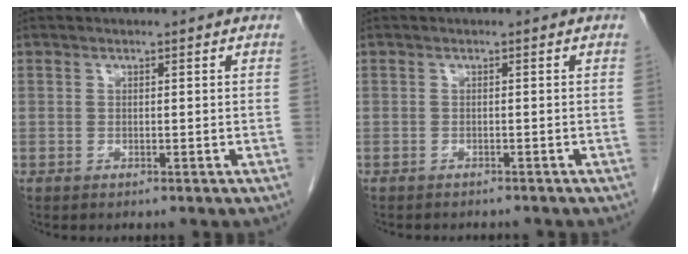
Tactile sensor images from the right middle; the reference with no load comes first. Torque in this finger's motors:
{"motor_torque": [0.04, -0.03, 0.01, 0.00]}